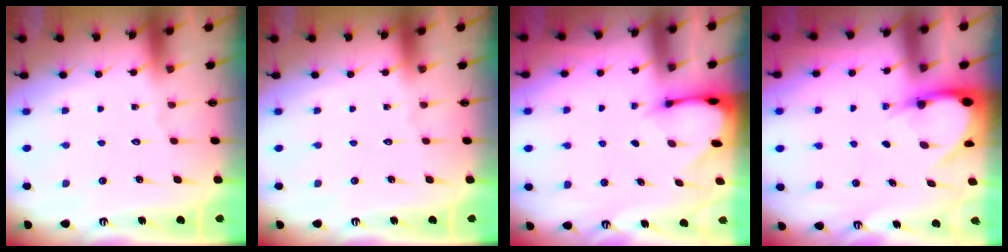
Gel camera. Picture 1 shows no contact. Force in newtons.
{"total": 0.0}
{"total": 2.5, "press": 2.5, "slide": 0.1}
{"total": 4.4, "press": 4.4, "slide": 0.4}